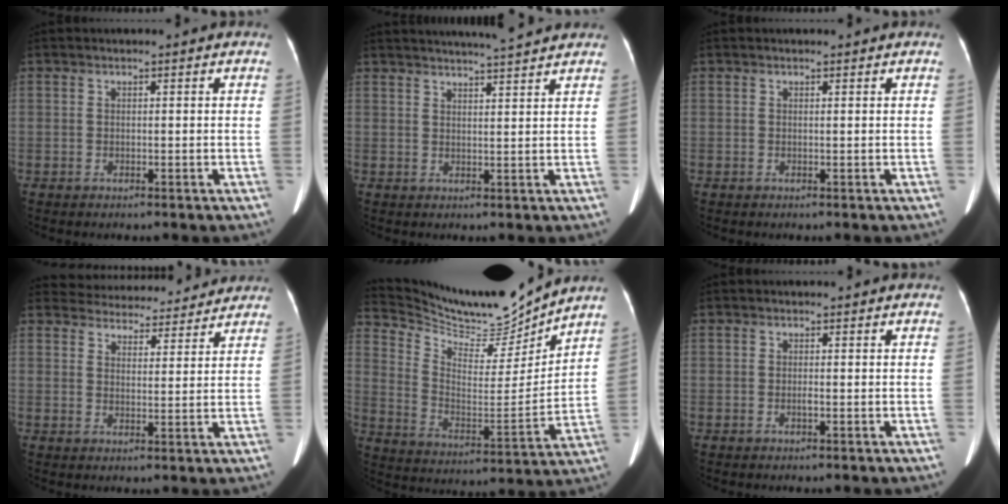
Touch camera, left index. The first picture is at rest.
{"total": 8.9, "force": [8.2, -0.7, 3.3], "torque": [-0.049, 0.004, 0.104]}
{"total": 0.8, "force": [0.8, 0.0, 0.3], "torque": [-0.008, -0.005, 0.008]}
{"total": 14.4, "force": [13.8, 3.5, 2.0], "torque": [-0.014, 0.010, 0.174]}
{"total": 15.8, "force": [15.4, 1.2, 3.6], "torque": [-0.089, -0.044, 0.258]}
{"total": 0.6, "force": [-0.1, -0.1, 0.5], "torque": [-0.007, 0.003, -0.001]}